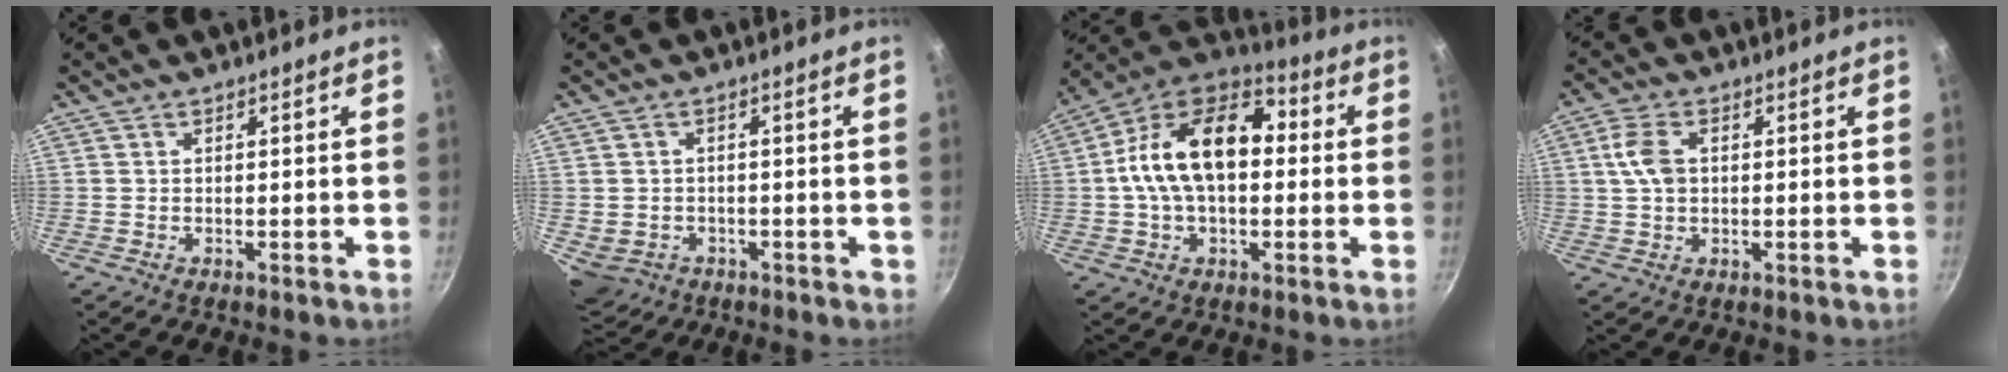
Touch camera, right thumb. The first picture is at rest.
{"total": 5.9, "force": [-1.6, 4.8, 3.0], "torque": [-0.030, 0.012, -0.007]}
{"total": 19.3, "force": [1.2, 11.9, 15.1], "torque": [-0.237, 0.037, -0.001]}
{"total": 5.6, "force": [0.9, 3.5, 4.3], "torque": [-0.082, 0.005, 0.016]}